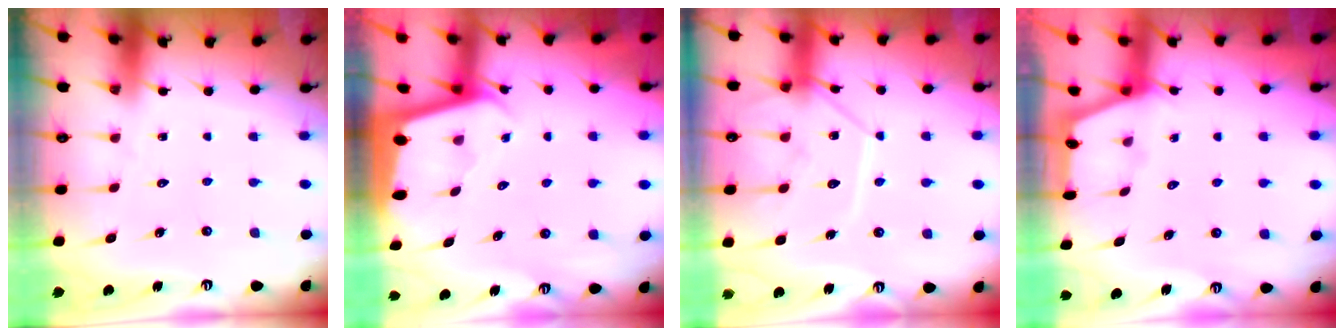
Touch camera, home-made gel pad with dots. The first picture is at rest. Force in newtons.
{"total": 1.9, "press": 1.9, "slide": 0.0}
{"total": 11.2, "press": 11.1, "slide": 1.4}
{"total": 1.4, "press": 1.3, "slide": 0.3}